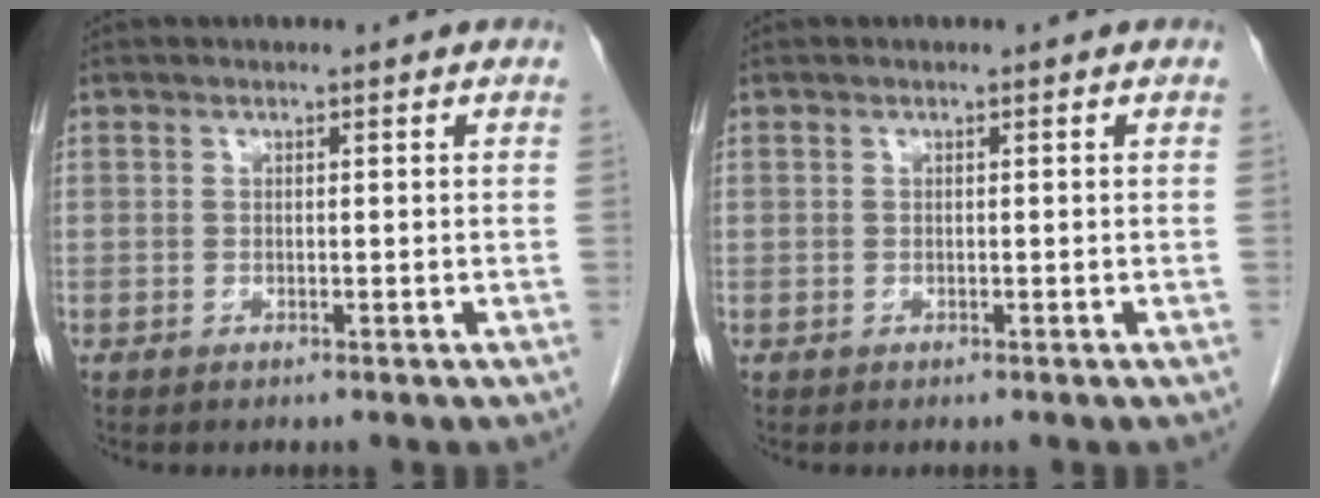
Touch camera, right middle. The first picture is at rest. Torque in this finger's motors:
{"motor_torque": [0.10, -0.01, 0.00, 0.00]}